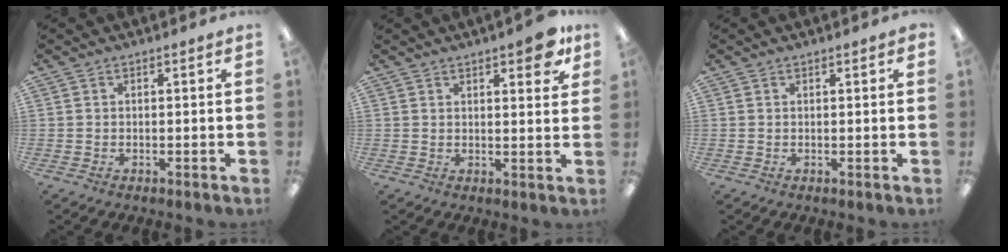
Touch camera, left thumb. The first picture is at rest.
{"total": 6.9, "force": [4.6, 2.1, 4.8], "torque": [-0.054, -0.021, 0.072]}
{"total": 0.6, "force": [0.5, 0.1, 0.4], "torque": [-0.001, -0.003, 0.007]}